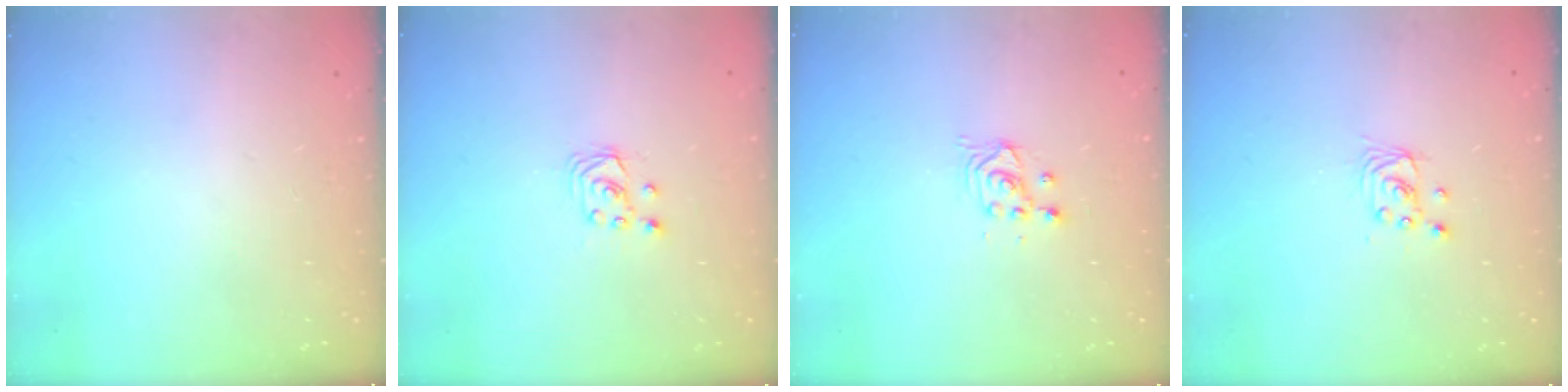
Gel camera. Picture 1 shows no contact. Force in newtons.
{"total": 2.6, "press": 2.6, "slide": 0.3}
{"total": 2.5, "press": 2.5, "slide": 0.2}
{"total": 2.5, "press": 2.5, "slide": 0.1}